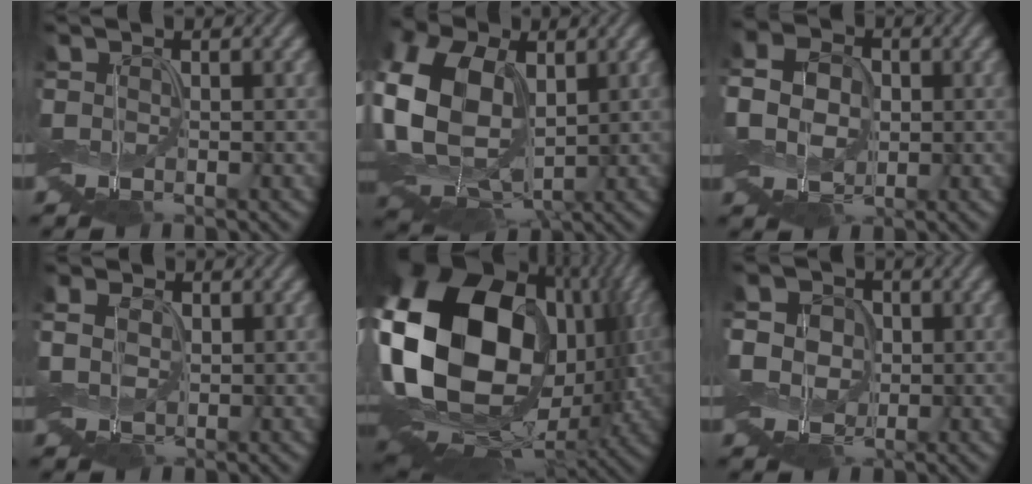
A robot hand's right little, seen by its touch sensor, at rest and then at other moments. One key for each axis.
{"total": 15.2, "fx": 1.8, "fy": 10.6, "fz": 10.7, "tx": -0.231, "ty": 0.001, "tz": 0.036}
{"total": 5.1, "fx": -0.3, "fy": 4.0, "fz": 3.1, "tx": -0.069, "ty": 0.009, "tz": -0.018}
{"total": 2.1, "fx": 0.0, "fy": 1.7, "fz": 1.3, "tx": -0.032, "ty": 0.002, "tz": -0.006}
{"total": 20.8, "fx": 1.1, "fy": 14.9, "fz": 14.5, "tx": -0.319, "ty": -0.012, "tz": 0.034}
{"total": 8.9, "fx": 1.9, "fy": 7.4, "fz": 4.5, "tx": -0.103, "ty": 0.030, "tz": 0.015}